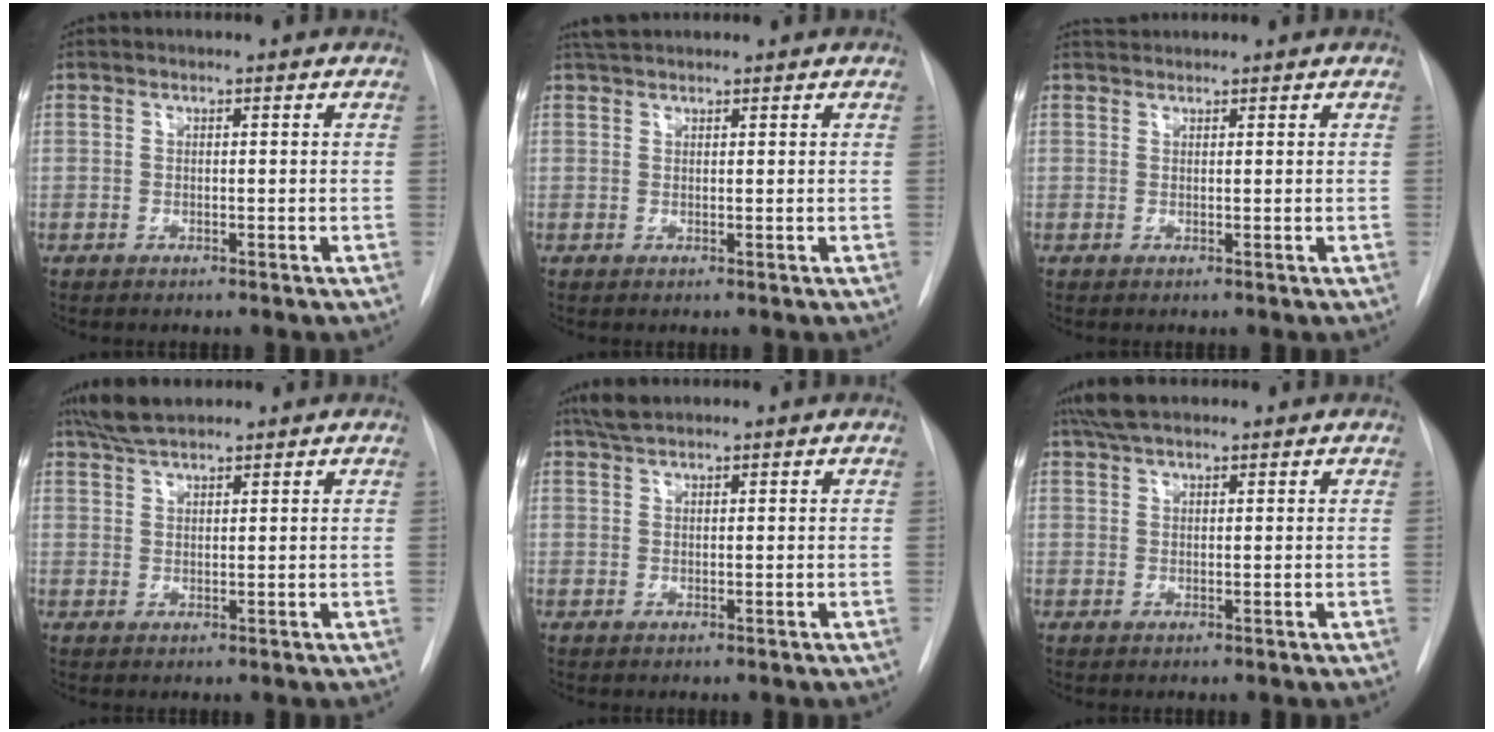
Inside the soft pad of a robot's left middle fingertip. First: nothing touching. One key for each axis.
{"total": 2.7, "fx": 2.5, "fy": 0.6, "fz": 0.9, "tx": -0.017, "ty": 0.021, "tz": 0.044}
{"total": 1.5, "fx": 1.5, "fy": 0.2, "fz": 0.1, "tx": -0.009, "ty": 0.015, "tz": 0.031}
{"total": 5.0, "fx": 4.3, "fy": 1.0, "fz": 2.4, "tx": -0.052, "ty": 0.017, "tz": 0.081}
{"total": 2.9, "fx": 2.4, "fy": 0.6, "fz": 1.3, "tx": -0.030, "ty": 0.013, "tz": 0.047}
{"total": 5.3, "fx": 4.3, "fy": 1.5, "fz": 2.8, "tx": -0.053, "ty": 0.027, "tz": 0.078}